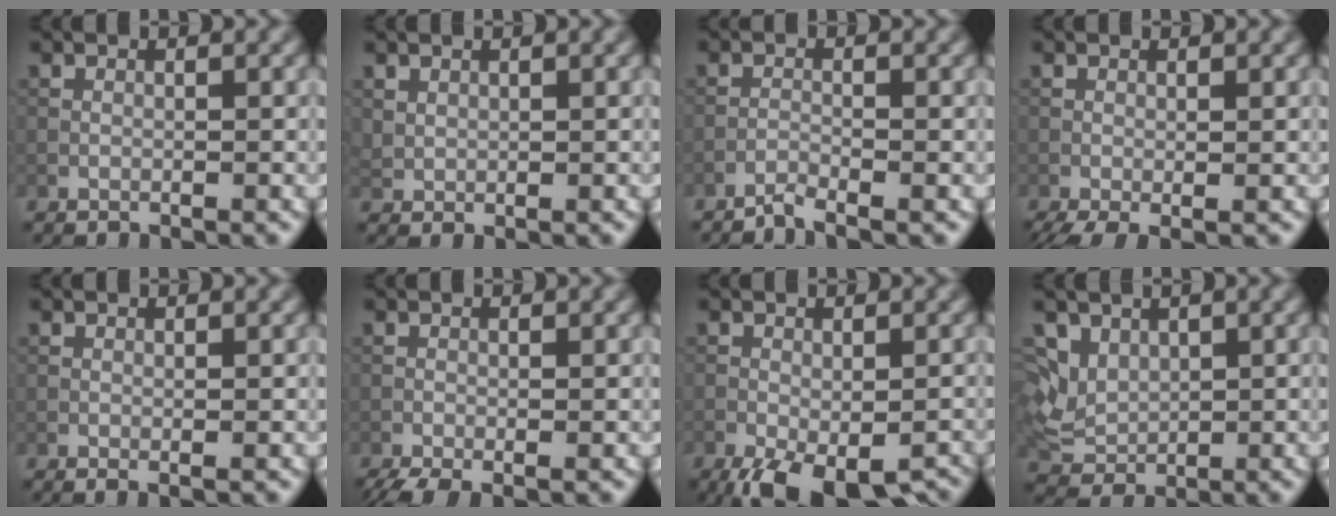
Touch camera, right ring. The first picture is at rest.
{"total": 1.2, "force": [1.1, 0.6, 0.1], "torque": [-0.005, -0.002, 0.025]}
{"total": 0.8, "force": [-0.7, -0.2, 0.4], "torque": [-0.006, 0.003, -0.020]}
{"total": 2.1, "force": [-0.8, 0.4, 1.9], "torque": [-0.042, -0.005, -0.018]}
{"total": 0.5, "force": [0.4, -0.1, 0.3], "torque": [-0.008, 0.000, 0.006]}
{"total": 2.0, "force": [-1.4, 0.3, 1.4], "torque": [-0.032, -0.007, -0.031]}
{"total": 8.3, "force": [-5.2, 3.4, 5.5], "torque": [-0.093, -0.028, -0.064]}
{"total": 5.1, "force": [2.4, 3.7, 2.7], "torque": [-0.064, 0.008, 0.046]}